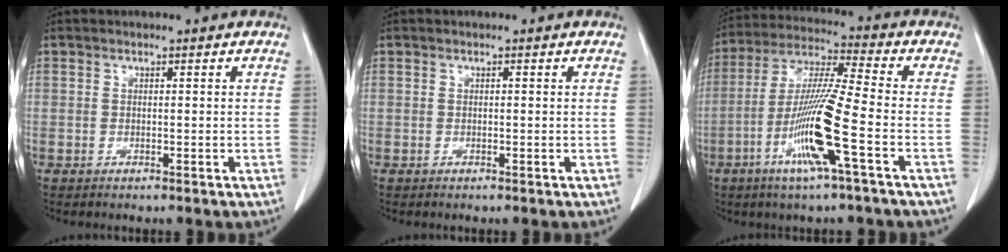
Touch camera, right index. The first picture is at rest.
{"total": 0.0}
{"total": 13.5, "force": [-4.8, -0.6, 12.6], "torque": [-0.253, -0.013, -0.098]}